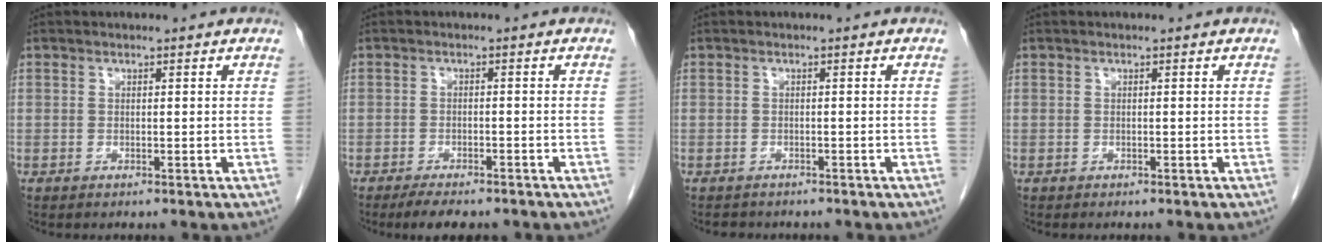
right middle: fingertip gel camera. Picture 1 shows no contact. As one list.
[{"total": 5.3, "force": [-4.3, 1.5, 2.7], "torque": [-0.042, -0.010, -0.060]}, {"total": 2.6, "force": [-2.2, 1.1, 0.6], "torque": [-0.014, -0.002, -0.027]}, {"total": 0.0}]